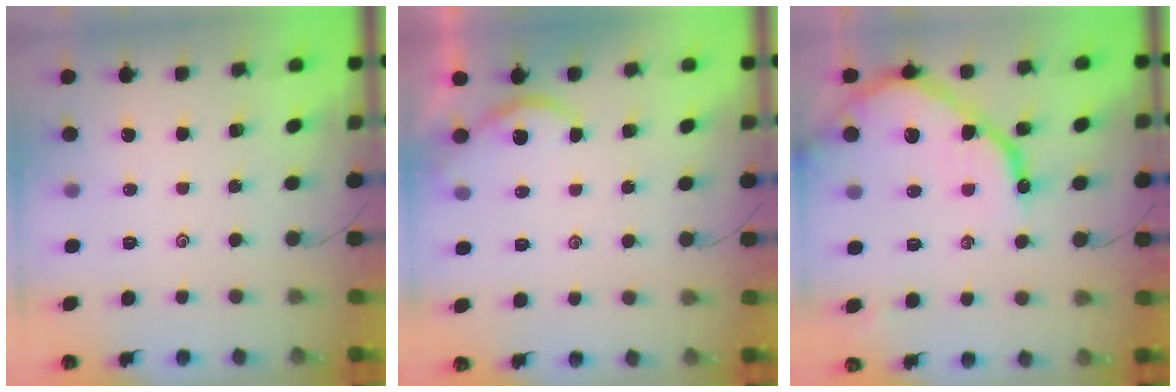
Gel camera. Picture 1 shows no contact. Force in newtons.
{"total": 5.3, "press": 5.3, "slide": 0.5}
{"total": 14.9, "press": 14.9, "slide": 1.5}